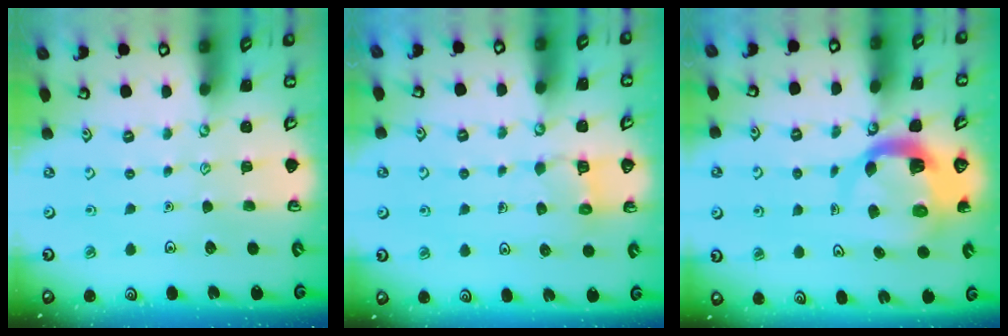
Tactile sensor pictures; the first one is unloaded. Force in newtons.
{"total": 5.3, "press": 5.2, "slide": 0.4}
{"total": 6.7, "press": 6.6, "slide": 0.9}